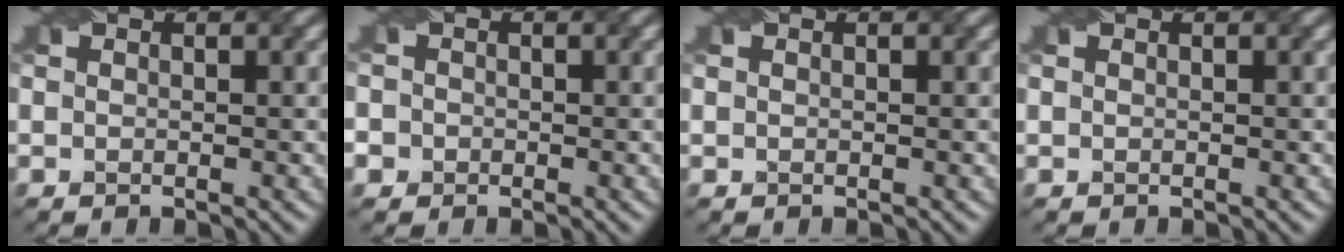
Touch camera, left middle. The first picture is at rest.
{"total": 3.2, "force": [-0.6, 3.0, 1.0], "torque": [-0.014, 0.029, -0.034]}
{"total": 0.0}
{"total": 0.0}